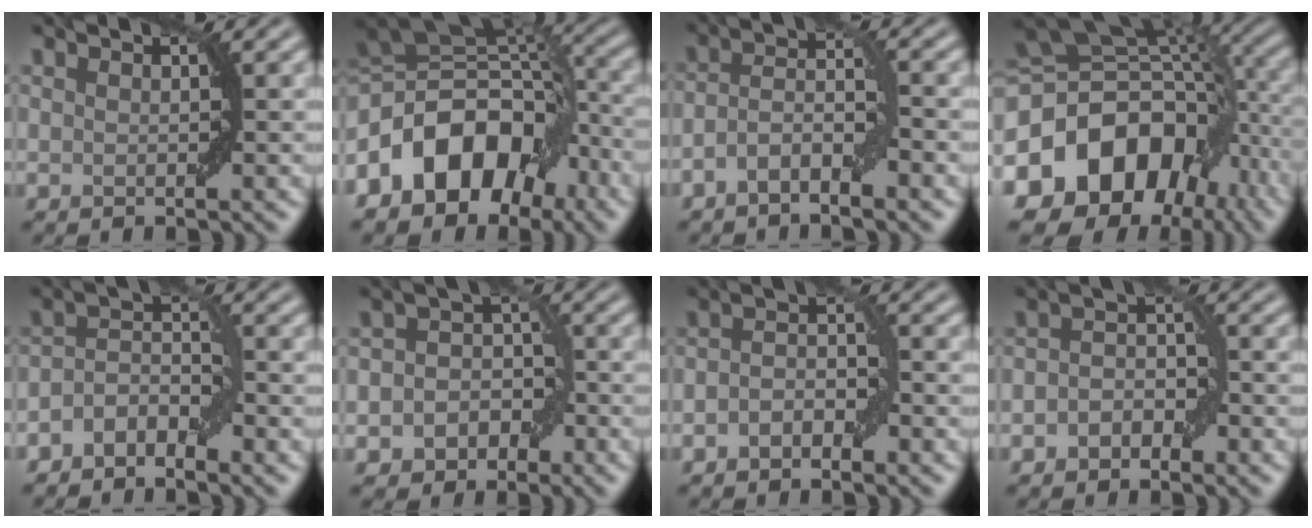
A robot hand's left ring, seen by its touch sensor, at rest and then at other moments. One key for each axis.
{"total": 11.4, "fx": -5.2, "fy": 7.9, "fz": 6.4, "tx": -0.103, "ty": 0.017, "tz": -0.107}
{"total": 3.7, "fx": -1.9, "fy": 1.3, "fz": 2.8, "tx": -0.053, "ty": 0.011, "tz": -0.040}
{"total": 15.8, "fx": -5.4, "fy": 11.7, "fz": 9.1, "tx": -0.181, "ty": -0.019, "tz": -0.086}
{"total": 2.9, "fx": -1.8, "fy": 1.4, "fz": 1.8, "tx": -0.033, "ty": 0.013, "tz": -0.036}
{"total": 4.4, "fx": -1.7, "fy": 3.5, "fz": 2.0, "tx": 0.001, "ty": 0.003, "tz": -0.038}
{"total": 2.8, "fx": -1.1, "fy": 1.4, "fz": 2.2, "tx": -0.040, "ty": 0.005, "tz": -0.022}
{"total": 2.9, "fx": -1.1, "fy": 1.9, "fz": 1.9, "tx": -0.031, "ty": 0.008, "tz": -0.023}